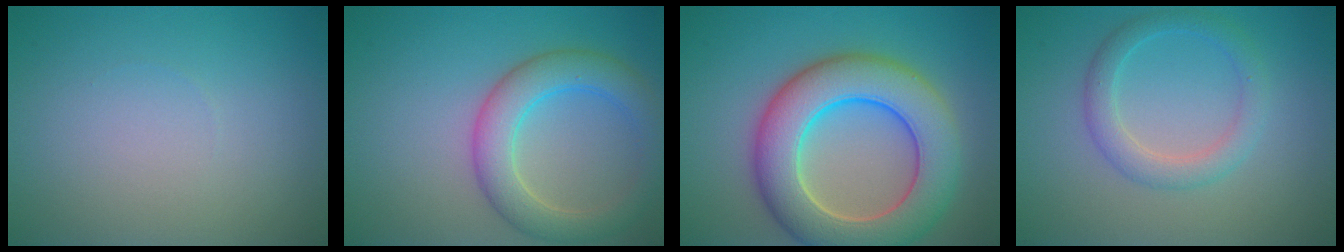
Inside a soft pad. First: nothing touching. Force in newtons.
{"total": 5.2, "press": 5.2, "slide": 0.2}
{"total": 10.0, "press": 10.0, "slide": 0.5}
{"total": 2.8, "press": 2.8, "slide": 0.0}